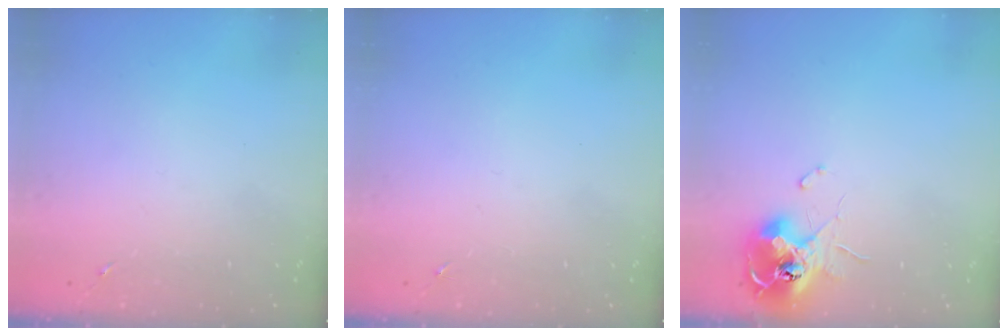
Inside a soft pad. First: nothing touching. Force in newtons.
{"total": 0.0}
{"total": 11.6, "press": 11.6, "slide": 1.1}